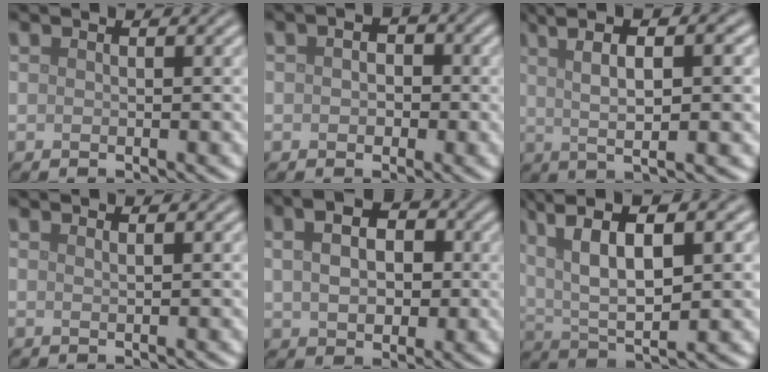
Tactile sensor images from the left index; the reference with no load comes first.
{"total": 2.0, "force": [0.0, 1.5, 1.2], "torque": [-0.013, 0.001, -0.005]}
{"total": 7.7, "force": [2.0, 2.2, 7.1], "torque": [-0.097, 0.015, 0.021]}
{"total": 0.8, "force": [0.5, 0.3, 0.5], "torque": [-0.001, -0.002, 0.004]}
{"total": 5.9, "force": [1.1, 4.1, 4.1], "torque": [-0.074, 0.010, 0.010]}
{"total": 9.0, "force": [3.0, 3.3, 7.8], "torque": [-0.147, 0.006, 0.052]}